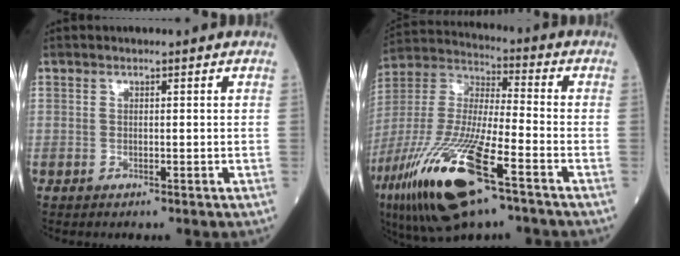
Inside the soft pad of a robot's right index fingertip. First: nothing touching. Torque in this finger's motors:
{"motor_torque": [1.94, -0.20, 1.05, 0.21]}